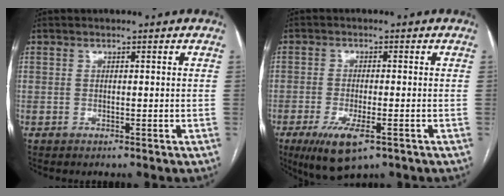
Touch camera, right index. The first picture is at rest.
{"total": 7.7, "force": [-4.1, 2.3, 6.2], "torque": [-0.110, -0.017, -0.063]}